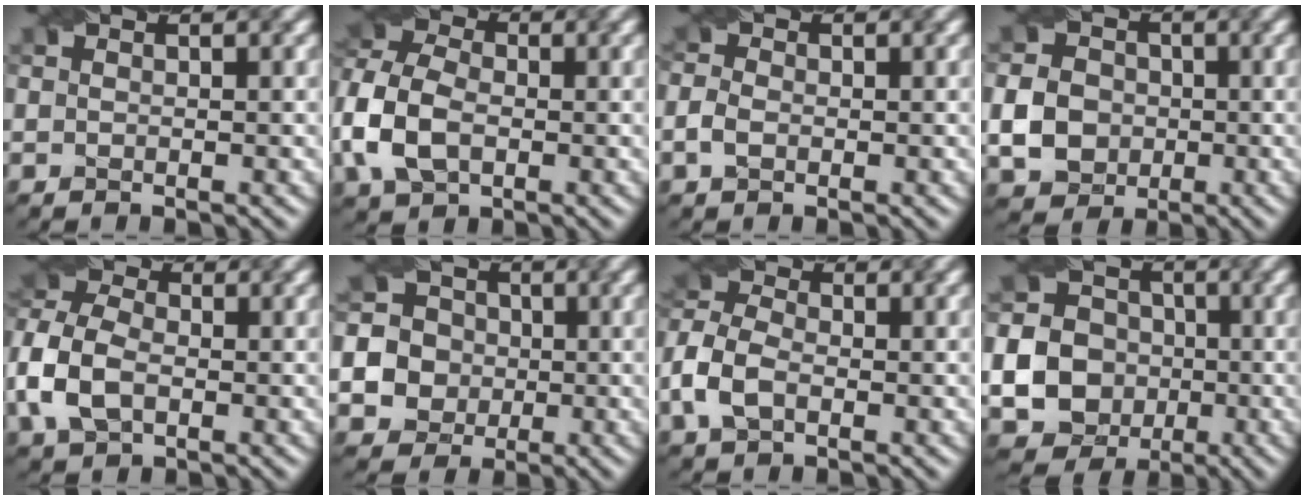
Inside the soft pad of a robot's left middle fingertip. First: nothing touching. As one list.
[{"total": 7.6, "force": [-2.1, 5.2, 5.2], "torque": [-0.128, 0.004, -0.056]}, {"total": 1.7, "force": [-0.8, 1.2, 1.0], "torque": [-0.024, -0.001, -0.020]}, {"total": 4.8, "force": [-0.9, 4.2, 2.2], "torque": [-0.049, 0.003, -0.021]}, {"total": 6.6, "force": [-1.9, 4.4, 4.5], "torque": [-0.108, 0.005, -0.050]}, {"total": 8.8, "force": [-1.9, 8.2, 2.4], "torque": [-0.061, 0.002, -0.056]}, {"total": 4.7, "force": [-1.8, 3.0, 3.1], "torque": [-0.077, 0.006, -0.044]}, {"total": 16.4, "force": [-3.4, 15.4, 4.4], "torque": [-0.127, -0.022, -0.082]}]